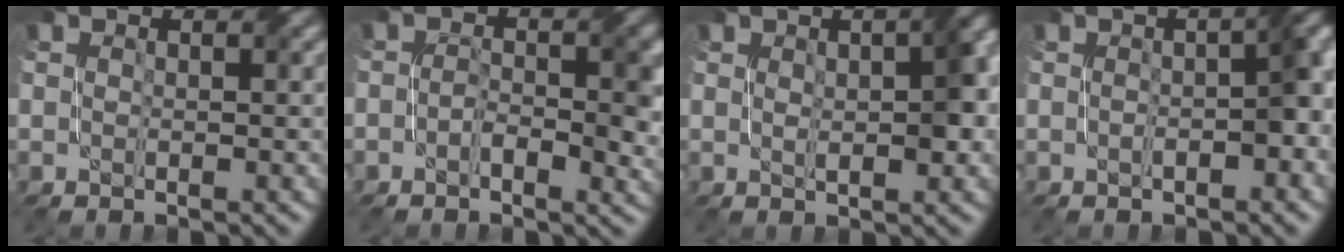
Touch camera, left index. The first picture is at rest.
{"total": 3.8, "force": [-0.6, 1.7, 3.3], "torque": [-0.050, -0.002, -0.014]}
{"total": 5.3, "force": [0.7, 1.8, 4.9], "torque": [-0.063, 0.014, 0.011]}
{"total": 4.6, "force": [-0.2, 1.2, 4.5], "torque": [-0.059, 0.013, -0.001]}